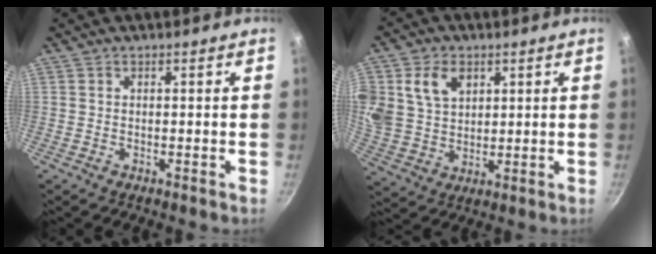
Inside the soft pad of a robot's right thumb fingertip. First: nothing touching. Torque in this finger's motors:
{"motor_torque": [0.35, 0.69, 0.19, 0.18, 0.11]}